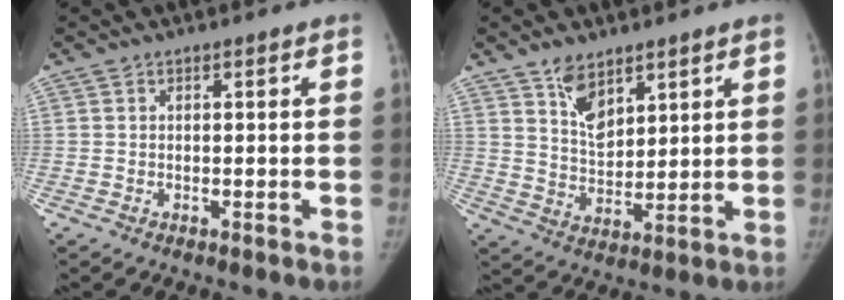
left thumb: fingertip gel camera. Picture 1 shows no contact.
{"total": 7.6, "force": [4.9, 4.0, 4.2], "torque": [-0.050, -0.039, 0.096]}